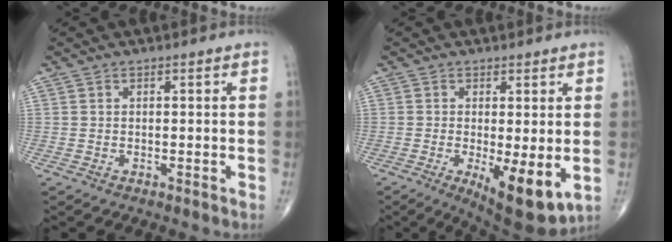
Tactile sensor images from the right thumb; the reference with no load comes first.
{"total": 9.8, "force": [-2.0, 3.1, 9.0], "torque": [-0.132, -0.026, -0.023]}